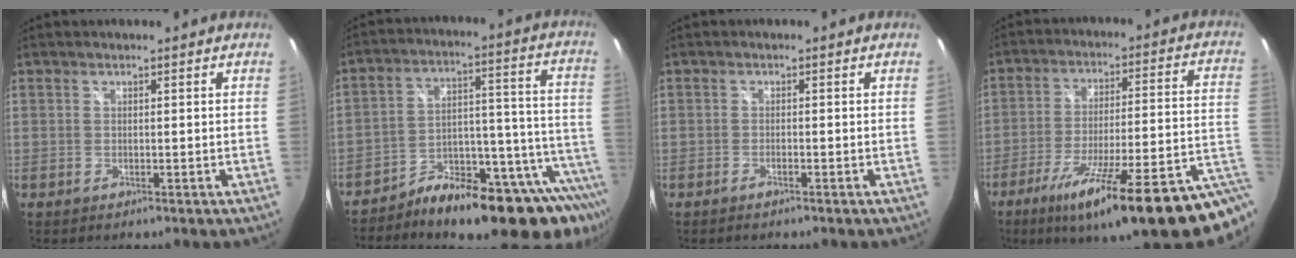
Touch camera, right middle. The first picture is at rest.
{"total": 22.7, "force": [-16.8, 7.4, 13.5], "torque": [-0.156, 0.005, -0.240]}
{"total": 1.2, "force": [-1.0, 0.2, 0.6], "torque": [-0.015, -0.002, -0.020]}
{"total": 25.1, "force": [-14.1, 3.2, 20.5], "torque": [-0.290, -0.055, -0.201]}